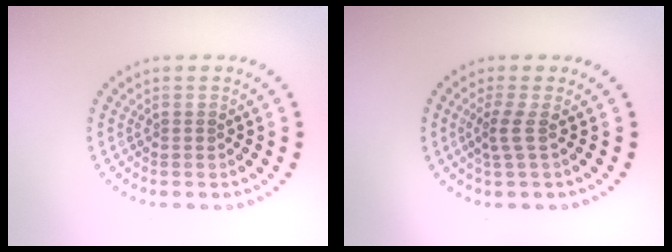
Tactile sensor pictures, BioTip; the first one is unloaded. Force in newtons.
{"total": 1.9, "press": 1.3, "slide": 1.4}